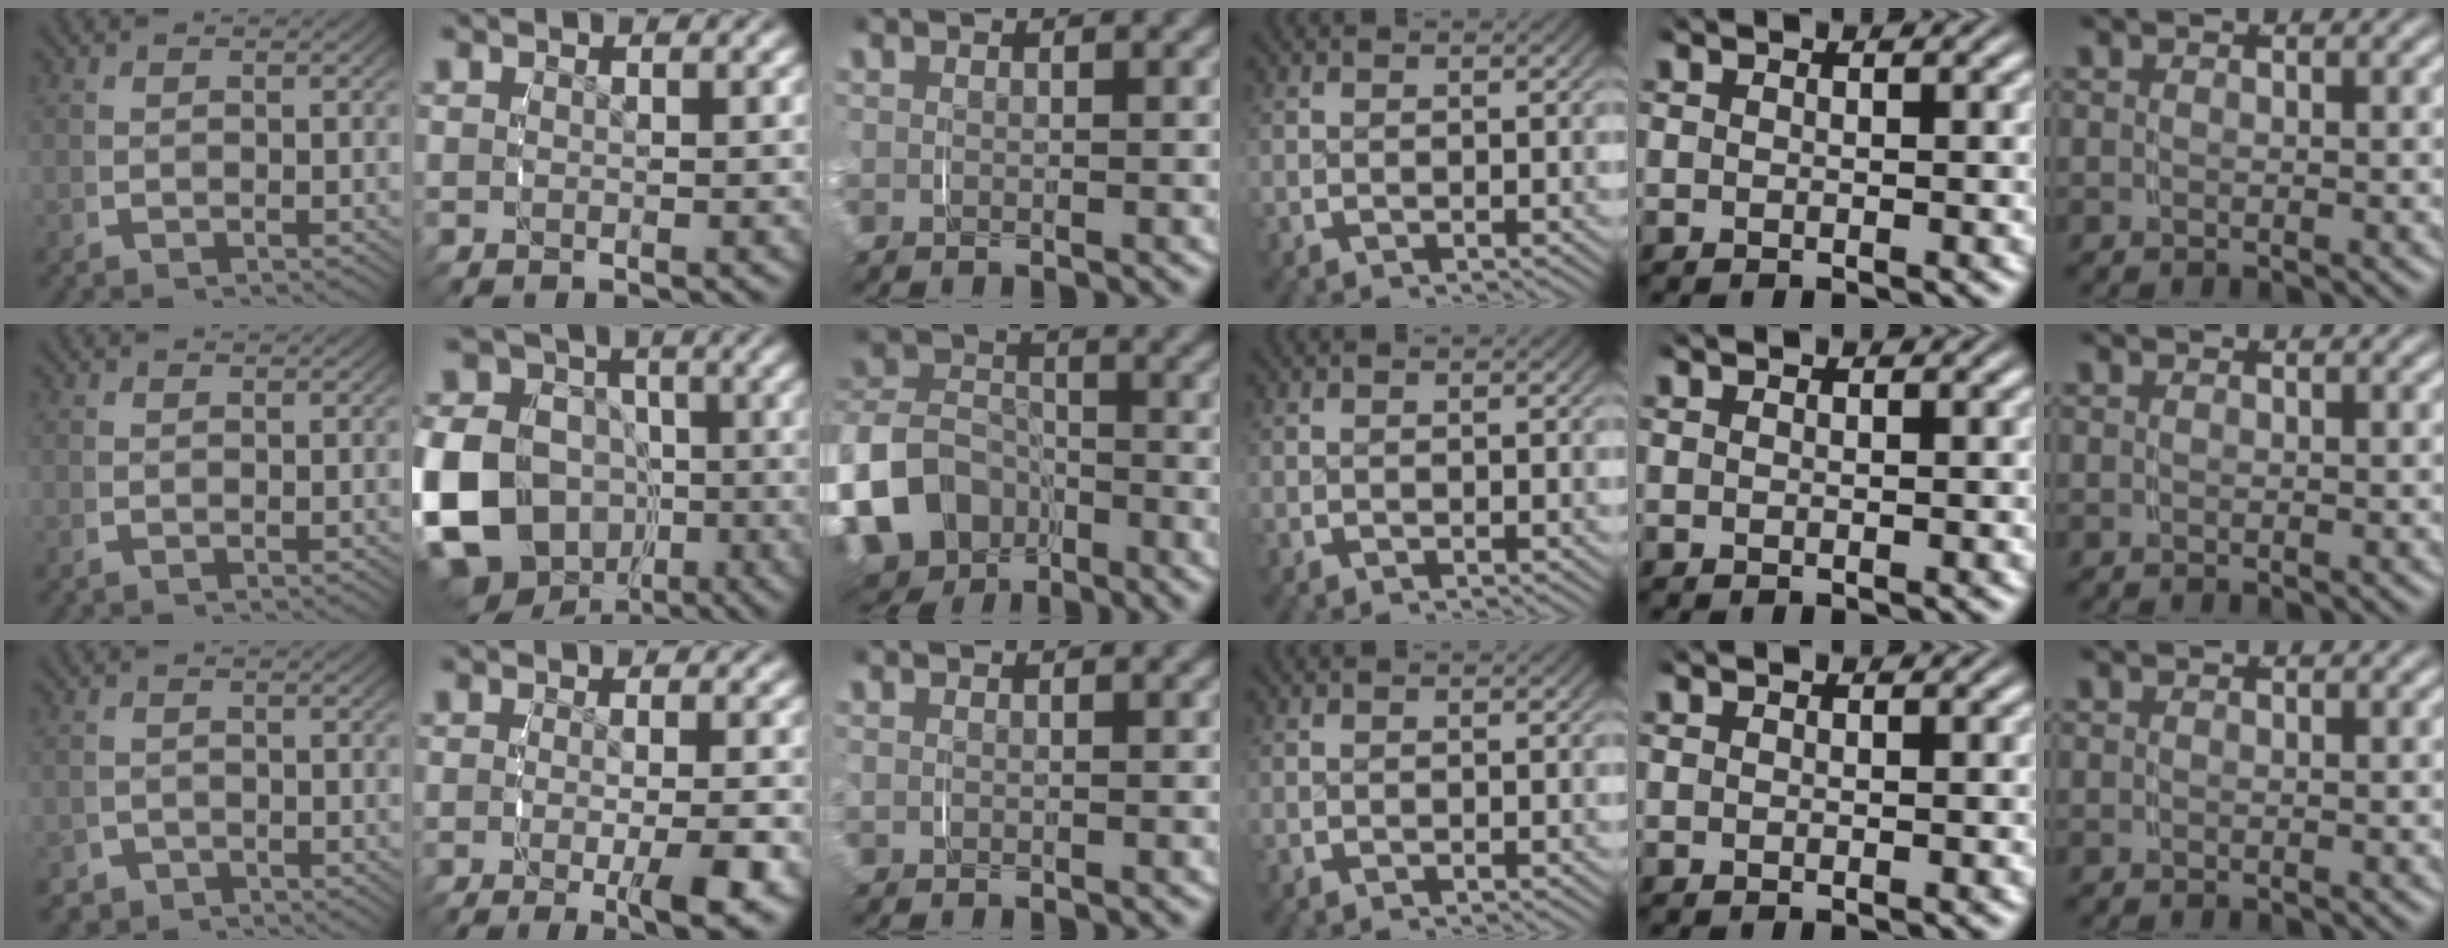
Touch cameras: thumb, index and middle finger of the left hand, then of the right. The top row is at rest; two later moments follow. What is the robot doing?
{"motion": "grasp_and_lifting", "object": "paper towel"}